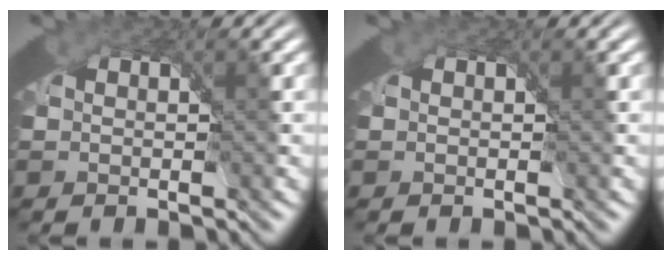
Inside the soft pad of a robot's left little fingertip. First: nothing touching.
{"total": 0.0}